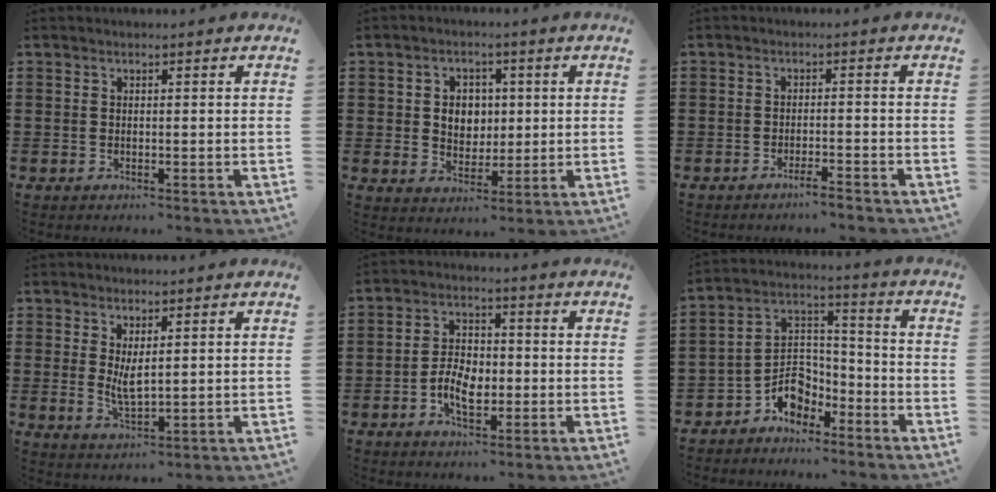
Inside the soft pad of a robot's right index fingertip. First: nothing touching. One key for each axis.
{"total": 4.6, "fx": 0.6, "fy": 4.1, "fz": 2.1, "tx": -0.048, "ty": 0.010, "tz": 0.005}
{"total": 2.3, "fx": -2.1, "fy": -0.2, "fz": 1.0, "tx": -0.016, "ty": 0.001, "tz": -0.039}
{"total": 3.6, "fx": 0.8, "fy": 1.4, "fz": 3.2, "tx": -0.063, "ty": 0.001, "tz": 0.015}
{"total": 6.0, "fx": -1.7, "fy": 3.5, "fz": 4.5, "tx": -0.102, "ty": 0.004, "tz": -0.035}
{"total": 6.6, "fx": -4.5, "fy": 4.3, "fz": 2.3, "tx": -0.051, "ty": 0.014, "tz": -0.091}